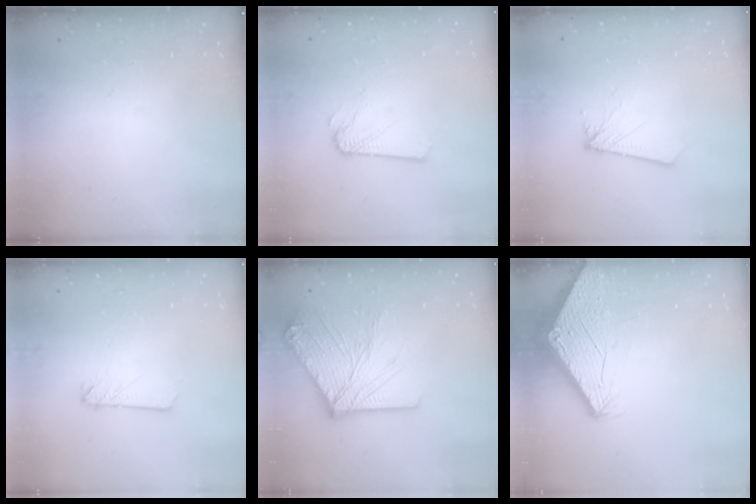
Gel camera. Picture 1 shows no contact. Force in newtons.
{"total": 1.2, "press": 1.2, "slide": 0.1}
{"total": 2.8, "press": 2.8, "slide": 0.3}
{"total": 2.4, "press": 2.4, "slide": 0.2}
{"total": 16.4, "press": 16.2, "slide": 2.3}
{"total": 2.8, "press": 2.8, "slide": 0.1}